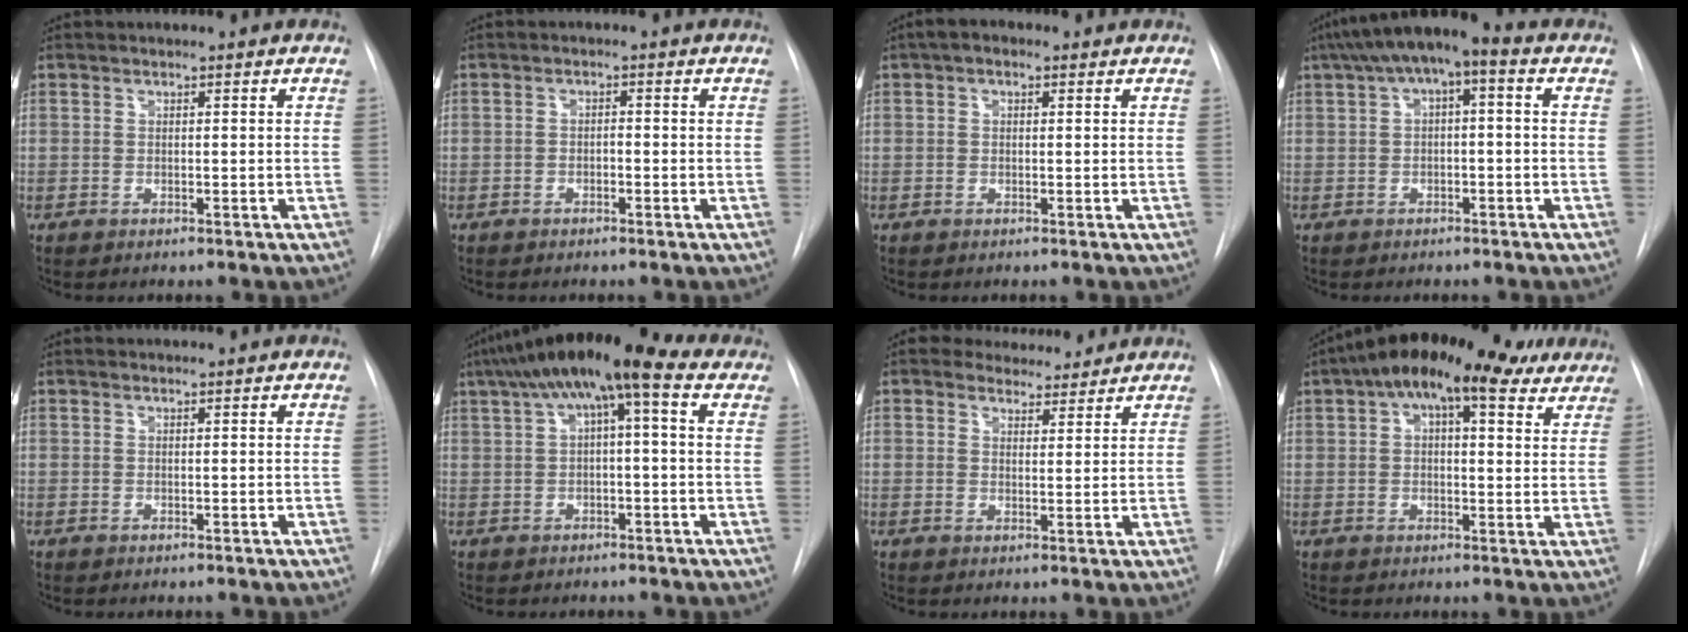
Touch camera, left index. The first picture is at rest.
{"total": 1.1, "force": [-0.7, 0.5, 0.7], "torque": [-0.006, 0.003, -0.014]}
{"total": 2.5, "force": [1.1, 1.5, 1.6], "torque": [-0.033, 0.019, 0.012]}
{"total": 8.7, "force": [3.0, 2.8, 7.7], "torque": [-0.140, 0.049, 0.041]}
{"total": 0.0}
{"total": 12.0, "force": [5.5, 2.3, 10.5], "torque": [-0.169, 0.057, 0.077]}
{"total": 5.9, "force": [5.4, 2.4, 0.9], "torque": [-0.003, 0.004, 0.069]}
{"total": 17.5, "force": [11.8, 6.2, 11.4], "torque": [-0.181, 0.061, 0.161]}